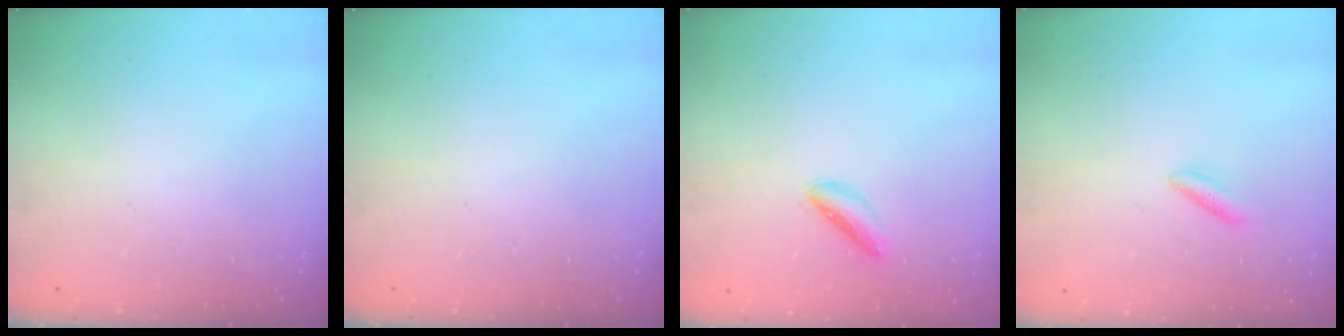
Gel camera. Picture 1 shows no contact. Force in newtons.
{"total": 0.0}
{"total": 2.5, "press": 2.4, "slide": 0.3}
{"total": 2.5, "press": 2.2, "slide": 1.2}